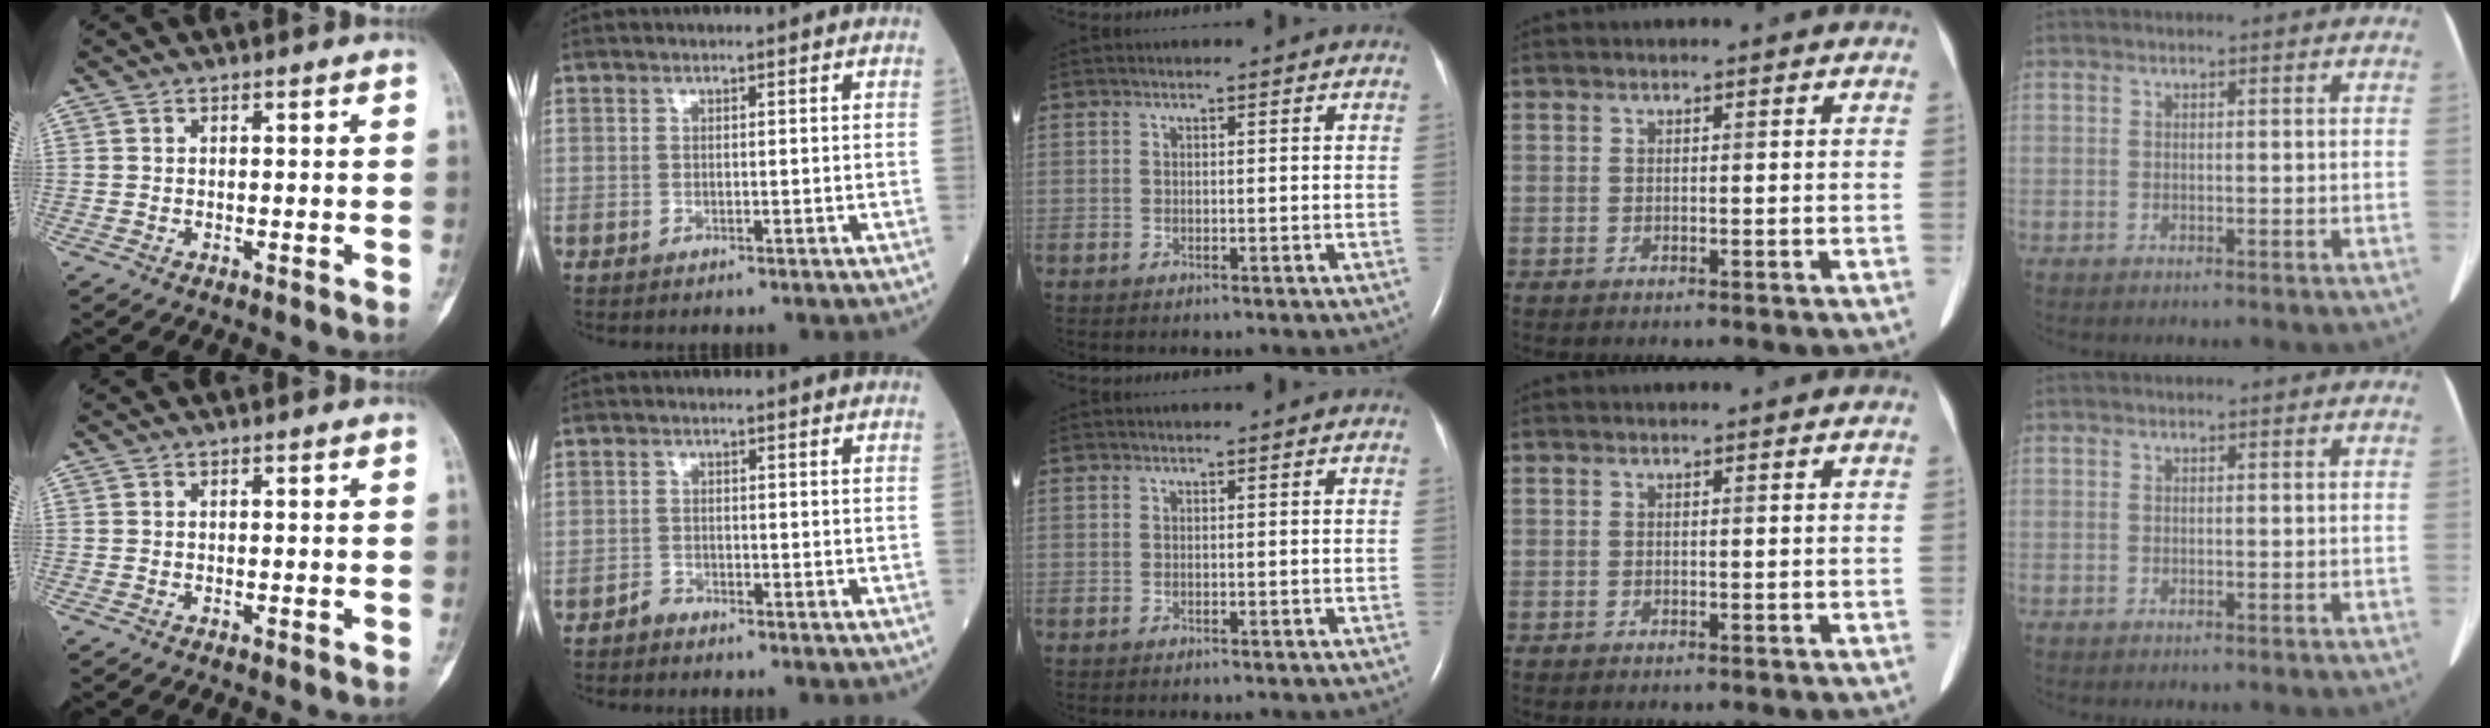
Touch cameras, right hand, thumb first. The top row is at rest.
{"index": {"total": 1.0, "force": [-1.0, 0.3, 0.0], "torque": [0.003, 0.000, -0.021]}}